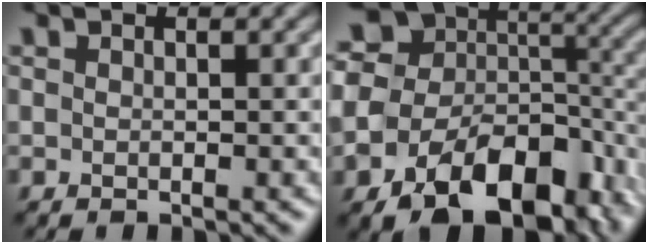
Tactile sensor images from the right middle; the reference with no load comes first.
{"total": 17.2, "force": [-5.1, 11.5, 11.7], "torque": [-0.195, -0.038, -0.026]}